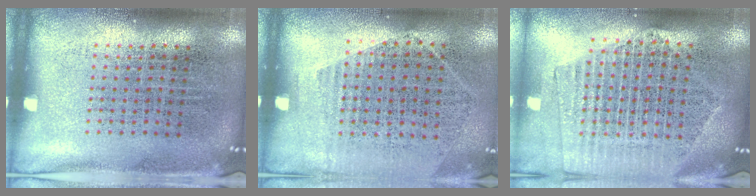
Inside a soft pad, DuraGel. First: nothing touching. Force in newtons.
{"total": 1.2, "press": 1.0, "slide": 0.6}
{"total": 2.1, "press": 1.9, "slide": 0.9}